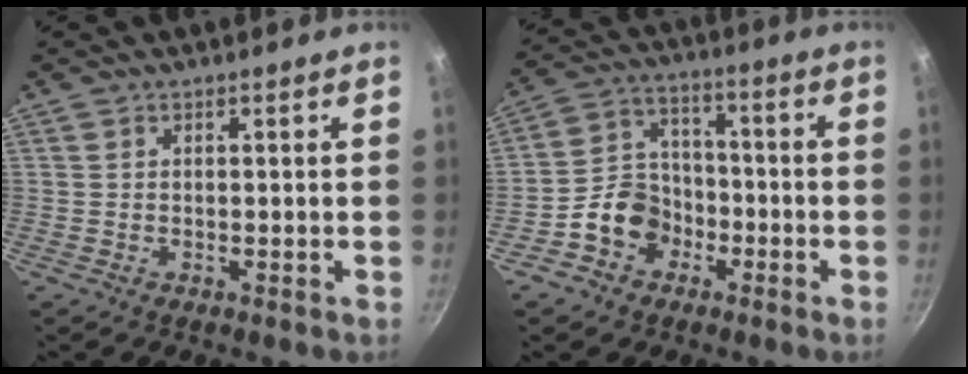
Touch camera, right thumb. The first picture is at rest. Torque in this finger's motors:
{"motor_torque": [-0.06, 0.66, 0.91, -0.85, 0.17]}